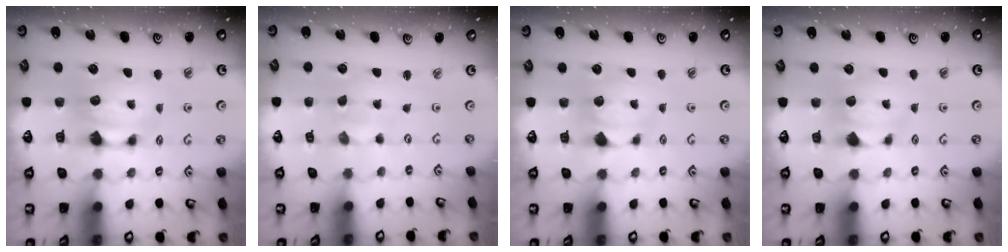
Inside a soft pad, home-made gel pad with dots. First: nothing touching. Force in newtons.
{"total": 5.7, "press": 5.7, "slide": 0.3}
{"total": 0.9, "press": 0.8, "slide": 0.5}
{"total": 0.9, "press": 0.8, "slide": 0.5}